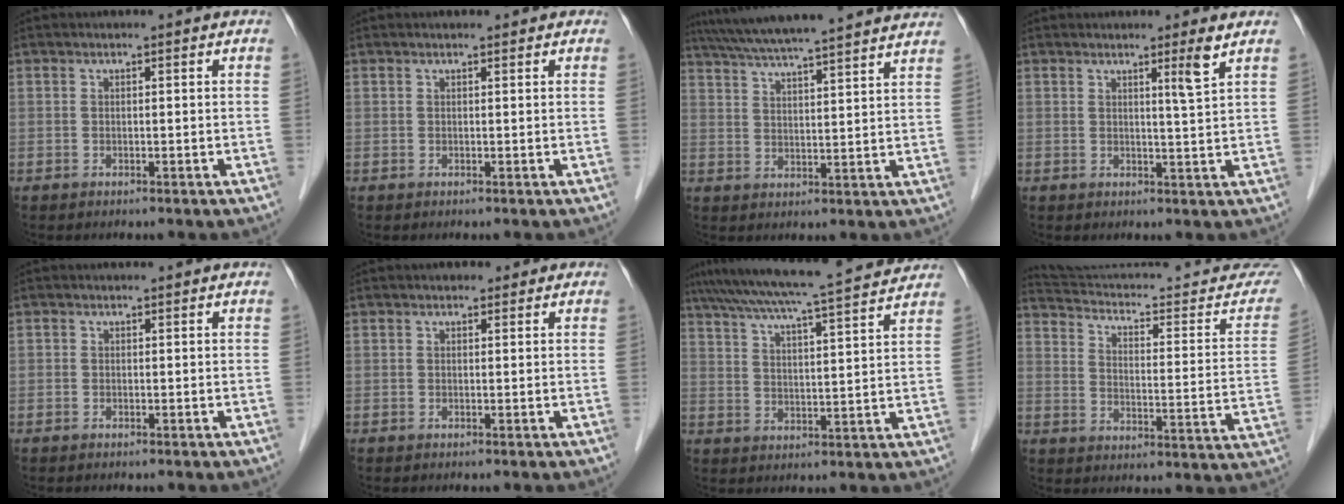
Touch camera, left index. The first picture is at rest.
{"total": 1.6, "force": [1.2, 0.8, 0.7], "torque": [-0.008, 0.014, 0.011]}
{"total": 22.9, "force": [20.4, 0.8, 10.4], "torque": [-0.176, 0.023, 0.279]}
{"total": 3.0, "force": [1.8, -1.0, 2.2], "torque": [-0.033, -0.012, 0.035]}
{"total": 0.6, "force": [-0.3, -0.5, 0.0], "torque": [0.000, 0.001, -0.008]}
{"total": 1.4, "force": [0.8, 1.1, 0.4], "torque": [-0.003, 0.008, 0.006]}
{"total": 17.8, "force": [15.8, -0.3, 8.2], "torque": [-0.149, 0.016, 0.221]}
{"total": 26.2, "force": [25.3, 1.5, 6.9], "torque": [-0.098, -0.108, 0.315]}